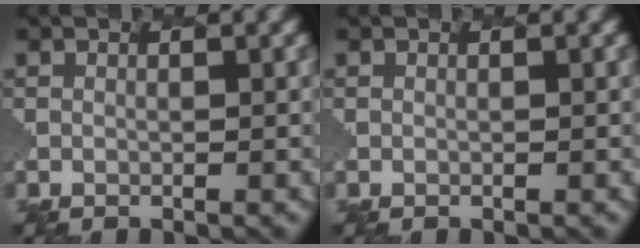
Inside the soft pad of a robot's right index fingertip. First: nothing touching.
{"total": 0.0}